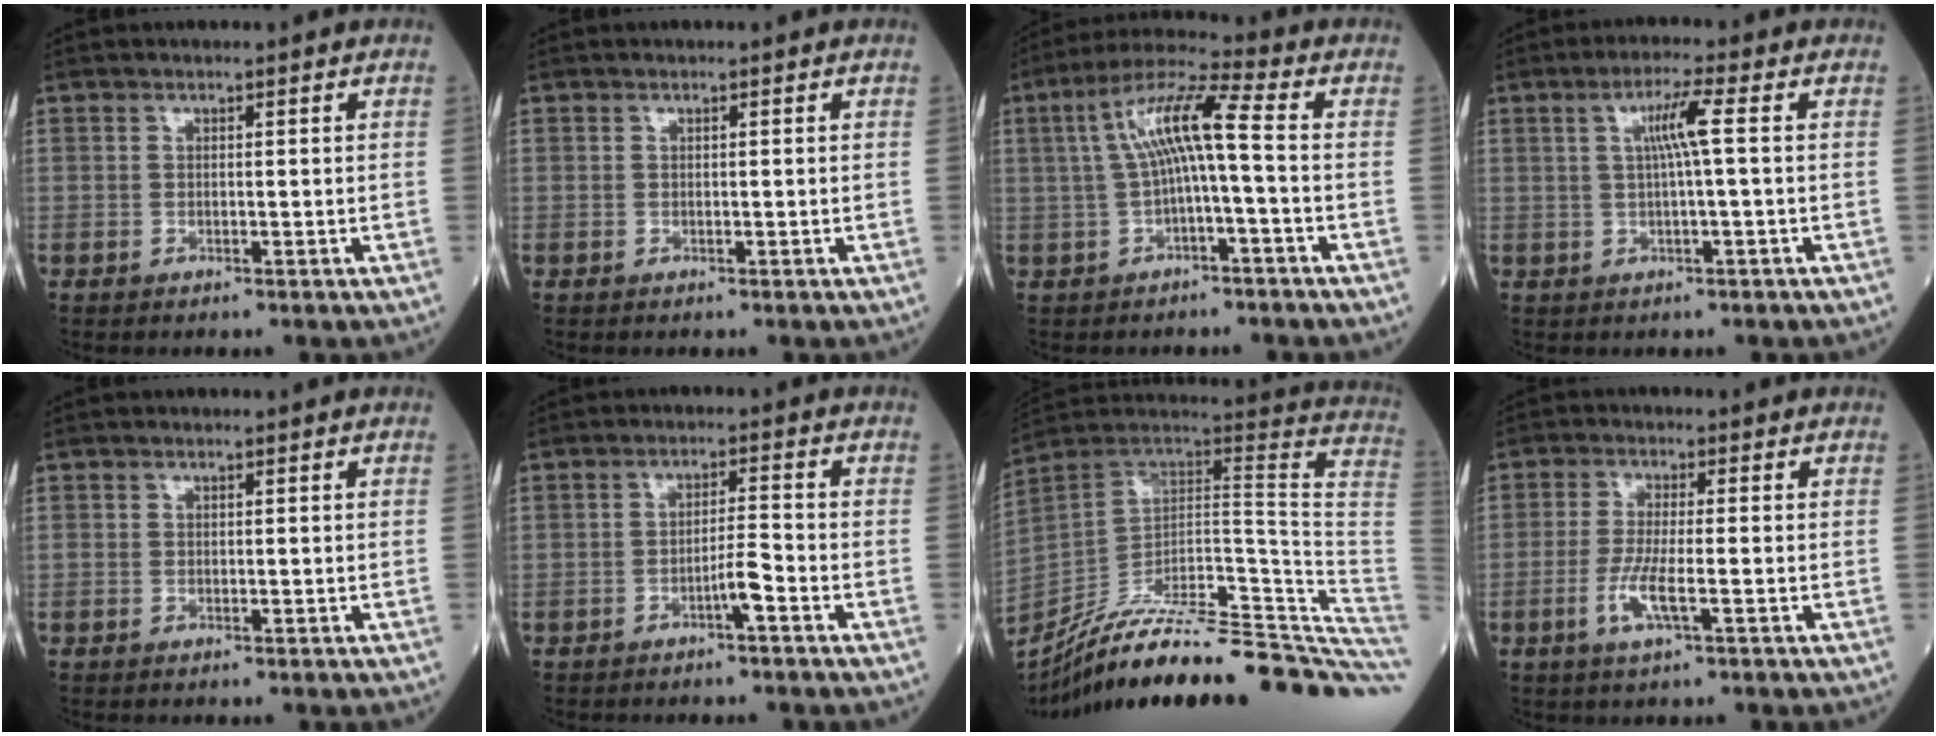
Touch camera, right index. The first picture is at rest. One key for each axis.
{"total": 0.0}
{"total": 9.0, "fx": 0.1, "fy": 0.5, "fz": 9.0, "tx": -0.168, "ty": 0.035, "tz": 0.001}
{"total": 4.7, "fx": 0.8, "fy": -0.6, "fz": 4.6, "tx": -0.086, "ty": 0.007, "tz": 0.016}
{"total": 0.0}
{"total": 3.1, "fx": -1.8, "fy": -0.2, "fz": 2.6, "tx": -0.040, "ty": 0.000, "tz": -0.032}
{"total": 35.4, "fx": -30.0, "fy": 3.2, "fz": 18.5, "tx": -0.149, "ty": -0.021, "tz": -0.417}
{"total": 5.0, "fx": -1.8, "fy": 0.3, "fz": 4.7, "tx": -0.098, "ty": -0.009, "tz": -0.035}